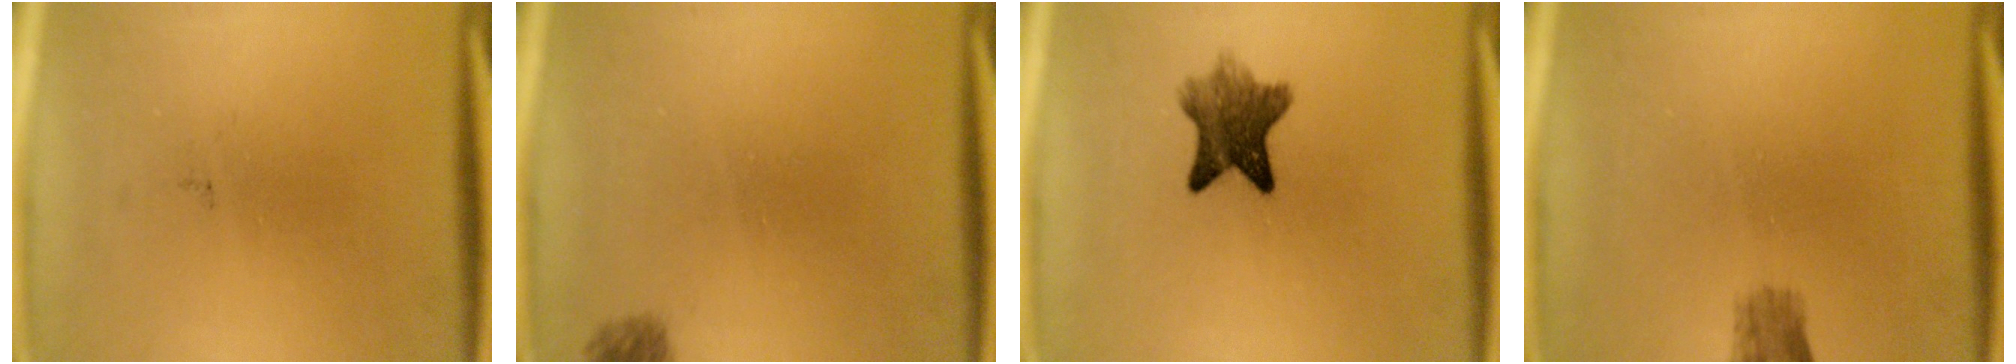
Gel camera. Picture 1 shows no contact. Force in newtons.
{"total": 1.4}
{"total": 7.0}
{"total": 2.3}